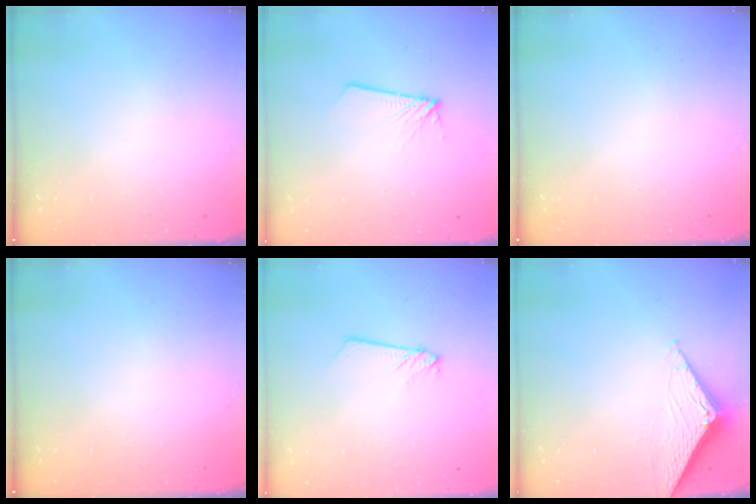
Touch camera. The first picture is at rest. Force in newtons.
{"total": 1.8, "press": 1.8, "slide": 0.1}
{"total": 0.0}
{"total": 0.0}
{"total": 2.2, "press": 2.2, "slide": 0.1}
{"total": 2.8, "press": 2.8, "slide": 0.3}